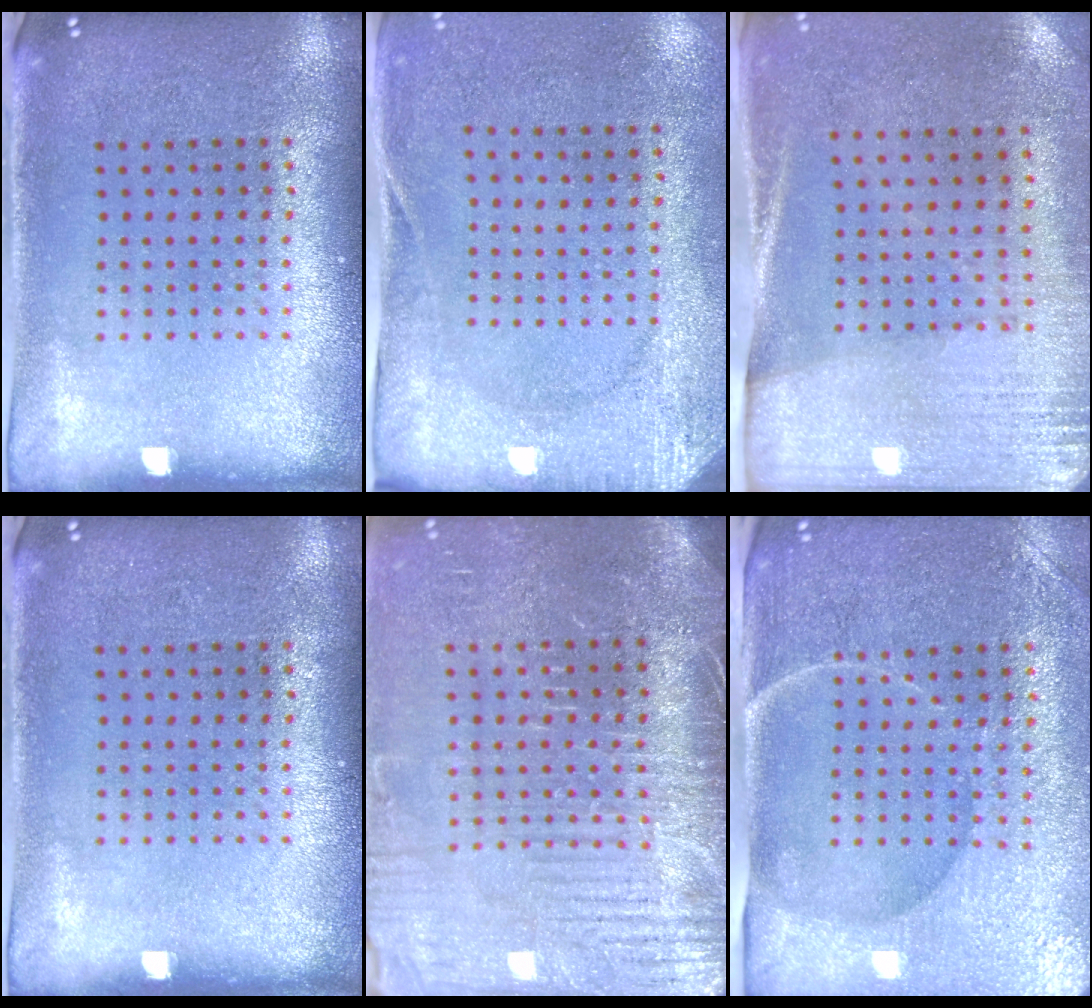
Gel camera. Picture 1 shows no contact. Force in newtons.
{"total": 2.8, "press": 2.1, "slide": 1.8}
{"total": 2.7, "press": 2.4, "slide": 1.4}
{"total": 0.0}
{"total": 4.1, "press": 3.9, "slide": 1.4}
{"total": 4.6, "press": 4.1, "slide": 2.2}